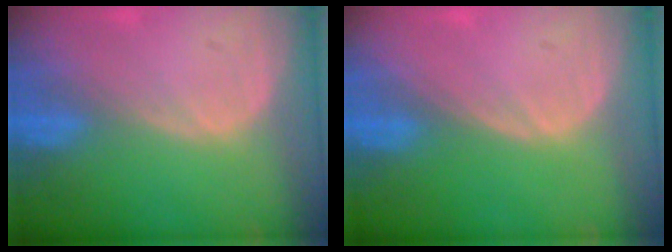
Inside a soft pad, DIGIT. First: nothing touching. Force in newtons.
{"total": 0.0}